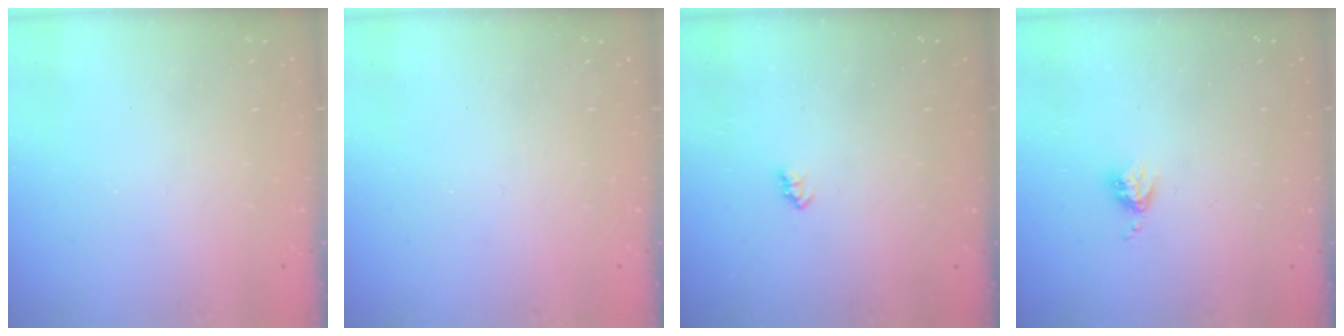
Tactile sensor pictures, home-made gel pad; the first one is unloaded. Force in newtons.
{"total": 0.0}
{"total": 2.4, "press": 2.4, "slide": 0.4}
{"total": 3.3, "press": 3.3, "slide": 0.4}